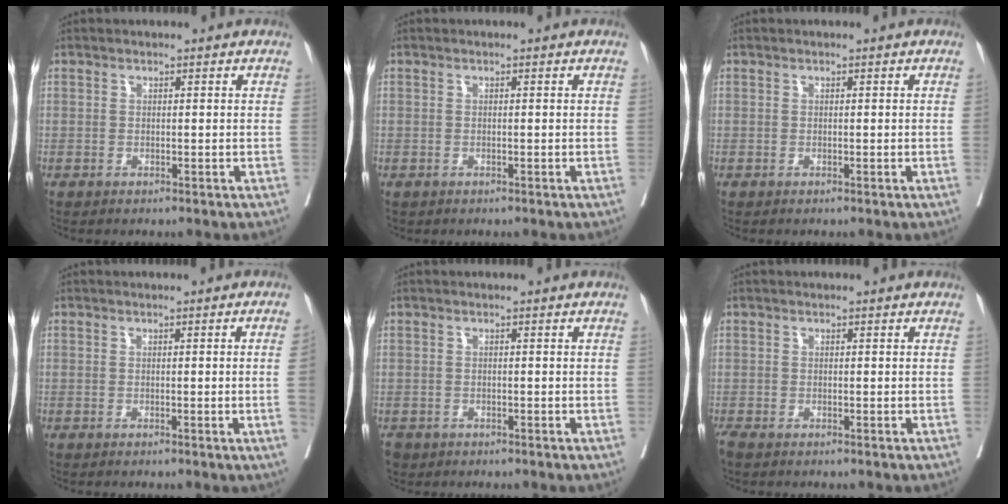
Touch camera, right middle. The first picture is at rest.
{"total": 0.0}
{"total": 0.0}
{"total": 2.7, "force": [-0.3, -1.2, 2.4], "torque": [-0.031, -0.004, 0.000]}
{"total": 2.6, "force": [-1.8, 1.8, 0.4], "torque": [-0.009, -0.001, -0.031]}
{"total": 1.2, "force": [-1.0, 0.3, 0.6], "torque": [-0.018, -0.006, -0.019]}